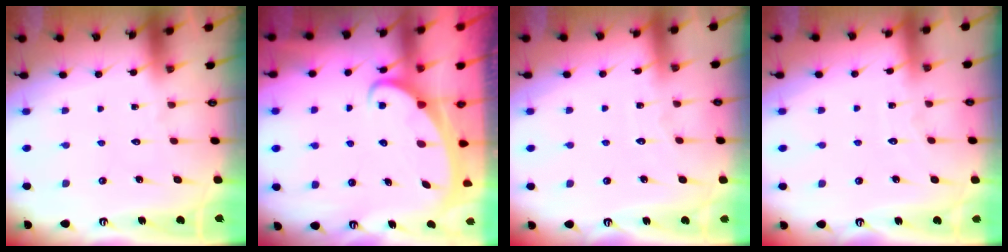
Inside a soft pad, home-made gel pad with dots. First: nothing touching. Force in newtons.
{"total": 2.8, "press": 2.8, "slide": 0.2}
{"total": 2.8, "press": 2.8, "slide": 0.3}
{"total": 2.8, "press": 2.8, "slide": 0.3}